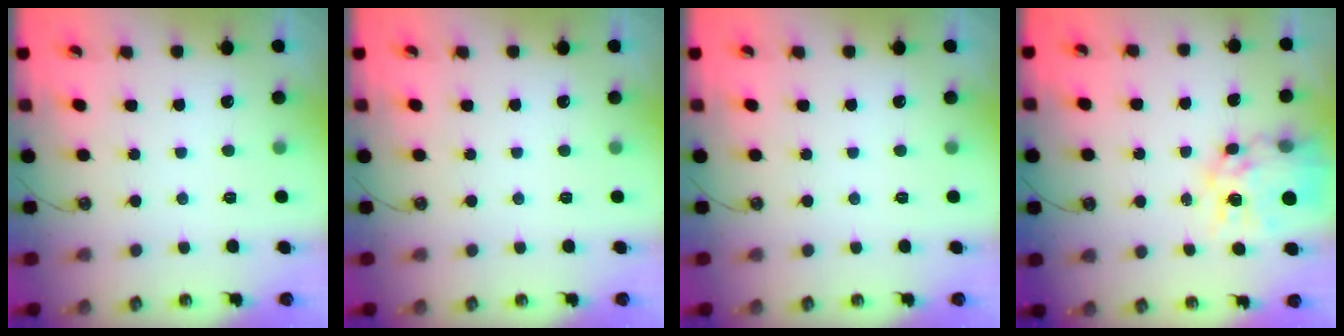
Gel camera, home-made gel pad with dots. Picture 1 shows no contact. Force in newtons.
{"total": 0.0}
{"total": 0.0}
{"total": 14.1, "press": 14.0, "slide": 1.5}